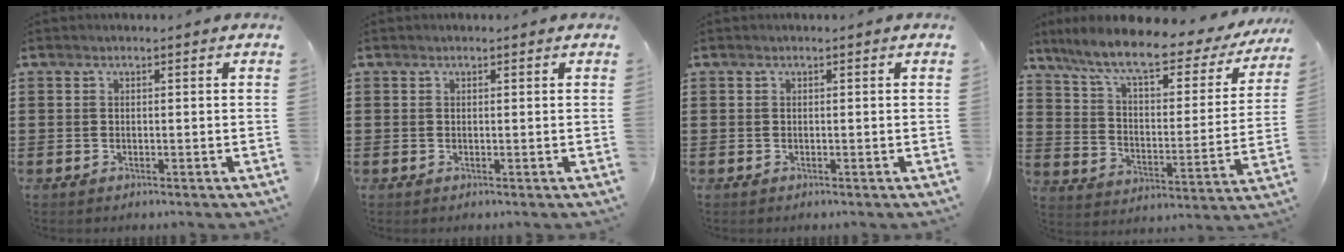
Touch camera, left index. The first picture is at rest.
{"total": 0.0}
{"total": 0.0}
{"total": 9.8, "force": [7.8, 1.4, 5.8], "torque": [-0.141, -0.042, 0.129]}